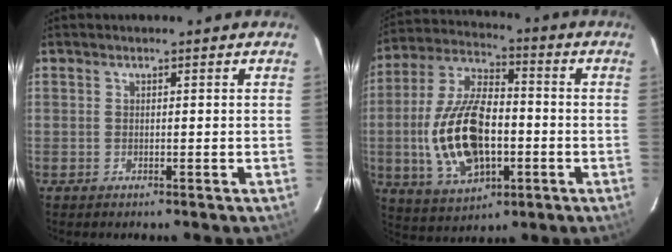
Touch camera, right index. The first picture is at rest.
{"total": 18.7, "force": [-3.2, 9.8, 15.6], "torque": [-0.329, 0.004, -0.045]}